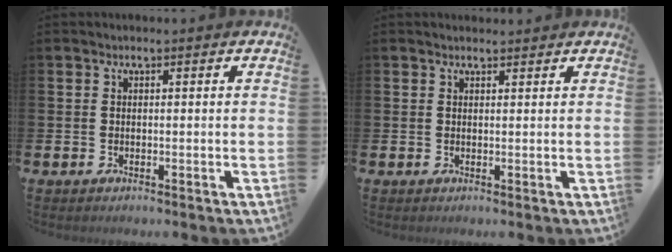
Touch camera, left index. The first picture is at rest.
{"total": 0.9, "force": [0.9, 0.2, 0.1], "torque": [0.008, 0.000, 0.013]}